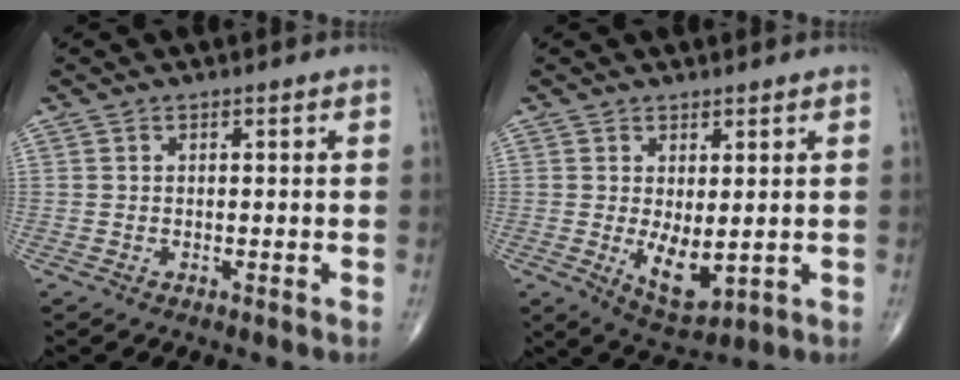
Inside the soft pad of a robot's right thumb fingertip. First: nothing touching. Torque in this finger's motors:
{"motor_torque": [1.96, 3.05, 0.83, 0.04, 0.26]}